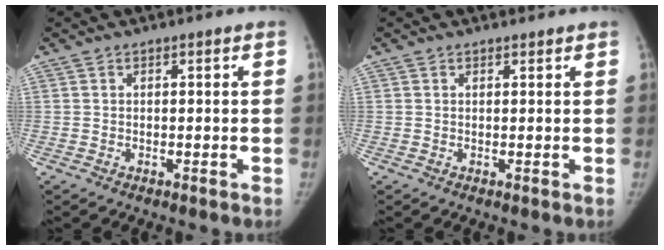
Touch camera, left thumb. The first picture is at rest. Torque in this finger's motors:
{"motor_torque": [0.09, -0.03, 0.30, -0.07, -0.05]}